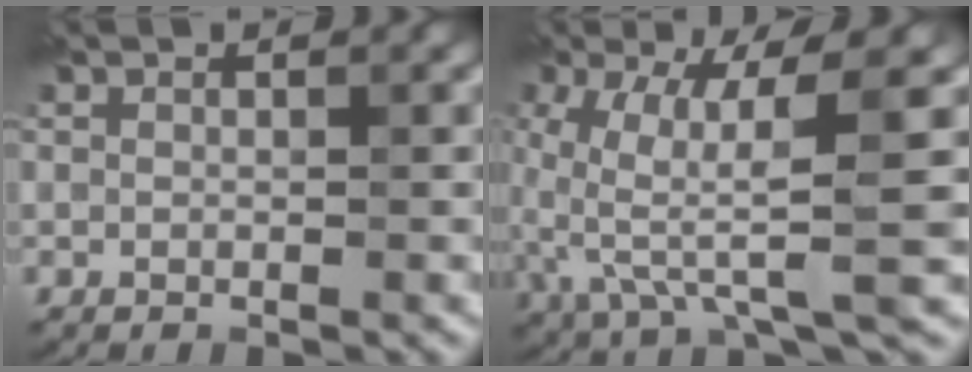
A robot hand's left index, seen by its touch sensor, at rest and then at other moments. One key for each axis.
{"total": 9.2, "fx": -0.1, "fy": 2.4, "fz": 8.8, "tx": -0.180, "ty": 0.002, "tz": 0.003}